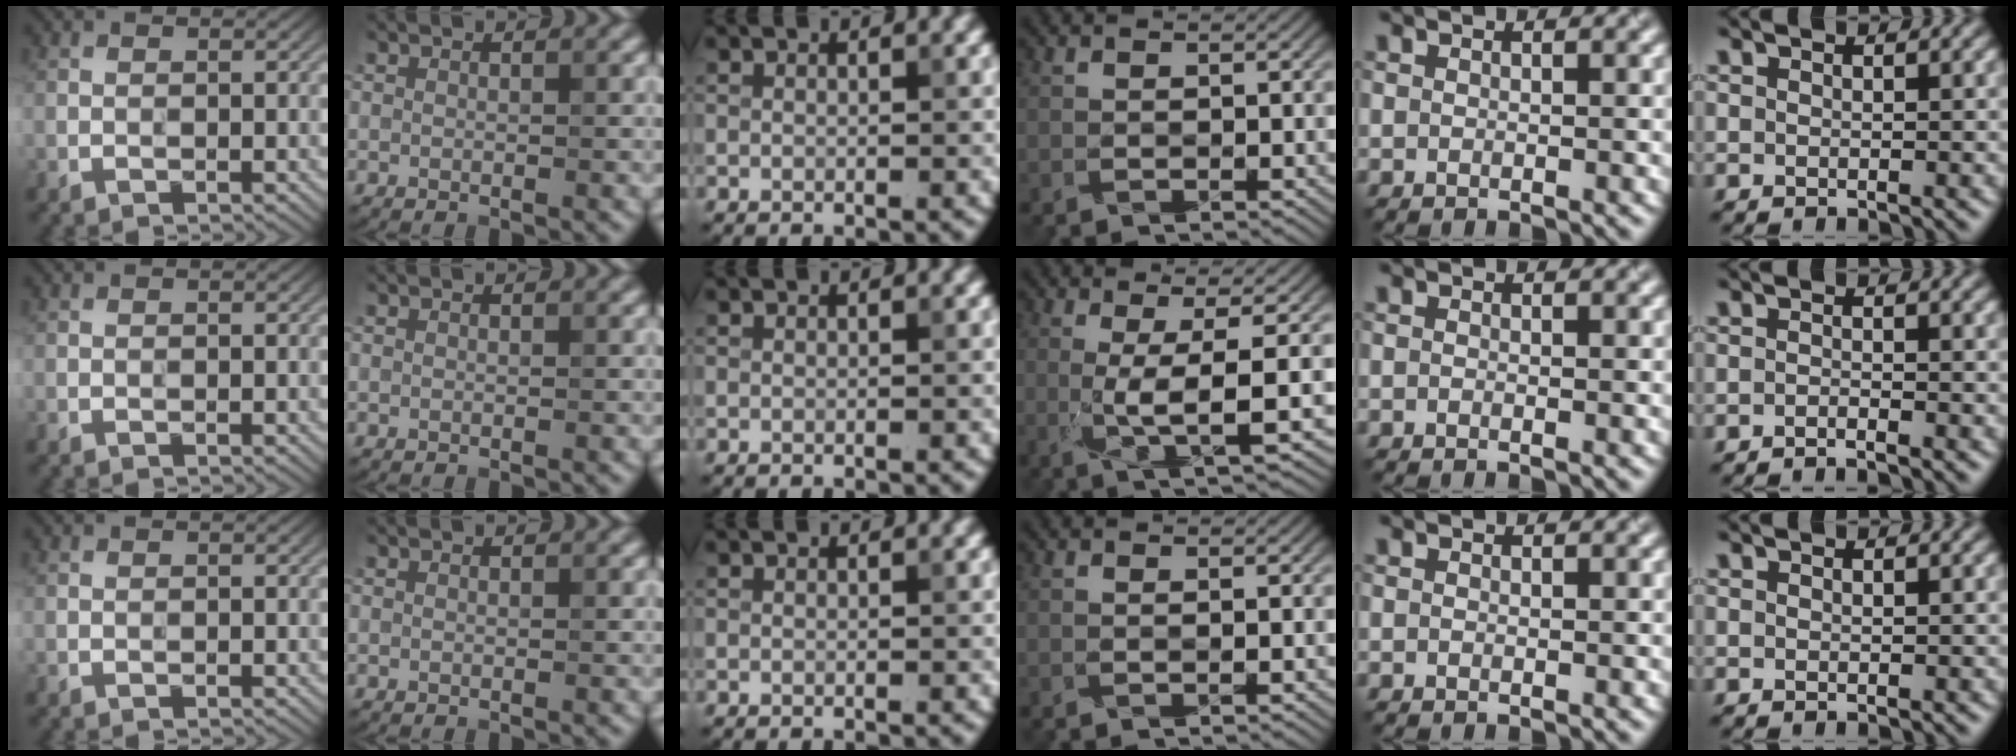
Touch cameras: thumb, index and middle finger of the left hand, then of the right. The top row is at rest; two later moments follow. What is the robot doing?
{"motion": "wrap", "object": "paper"}